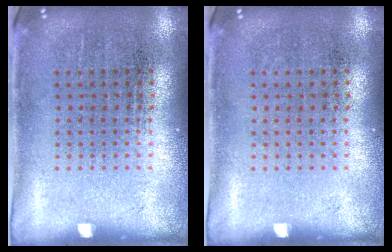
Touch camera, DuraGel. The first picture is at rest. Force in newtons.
{"total": 0.0}